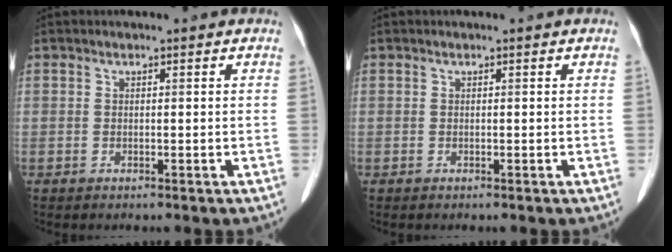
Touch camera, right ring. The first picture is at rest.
{"total": 0.0}